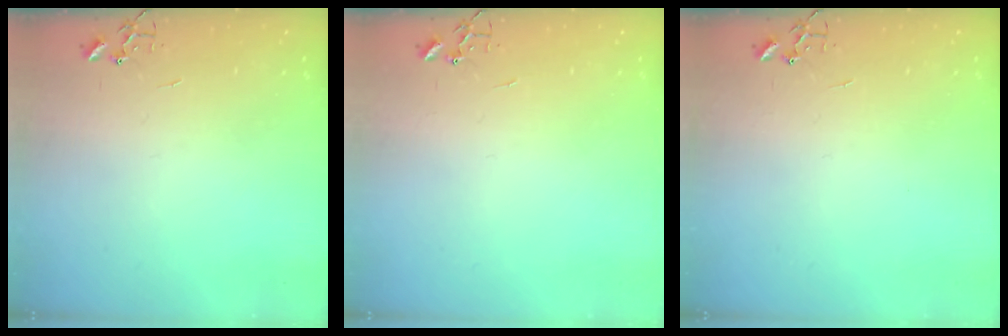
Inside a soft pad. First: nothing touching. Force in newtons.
{"total": 0.0}
{"total": 0.0}